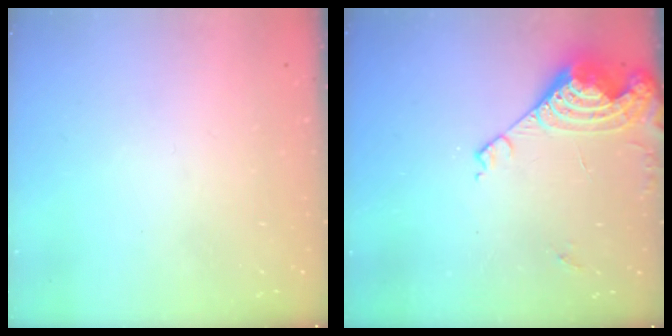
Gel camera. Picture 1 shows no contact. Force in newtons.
{"total": 12.9, "press": 12.8, "slide": 1.4}